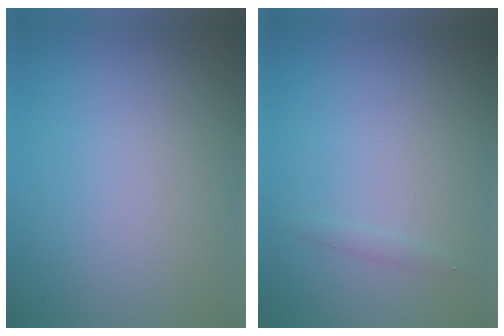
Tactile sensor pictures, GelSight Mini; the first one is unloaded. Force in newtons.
{"total": 0.6, "press": 0.6, "slide": 0.0}